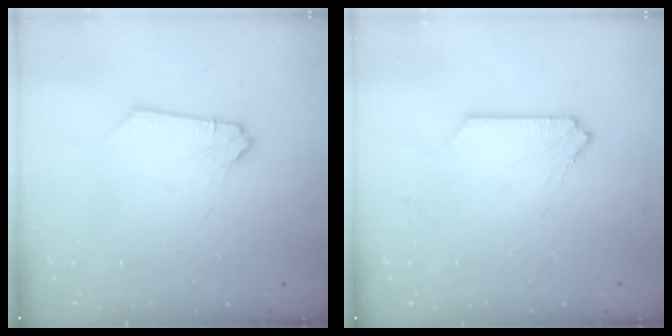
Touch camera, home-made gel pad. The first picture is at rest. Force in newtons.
{"total": 1.4, "press": 1.3, "slide": 0.2}